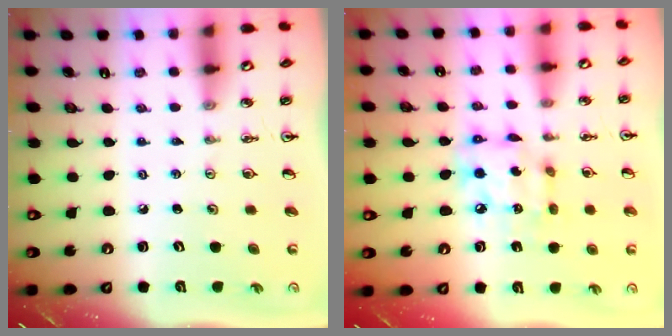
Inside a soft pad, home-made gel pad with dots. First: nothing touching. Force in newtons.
{"total": 11.0, "press": 11.0, "slide": 0.8}